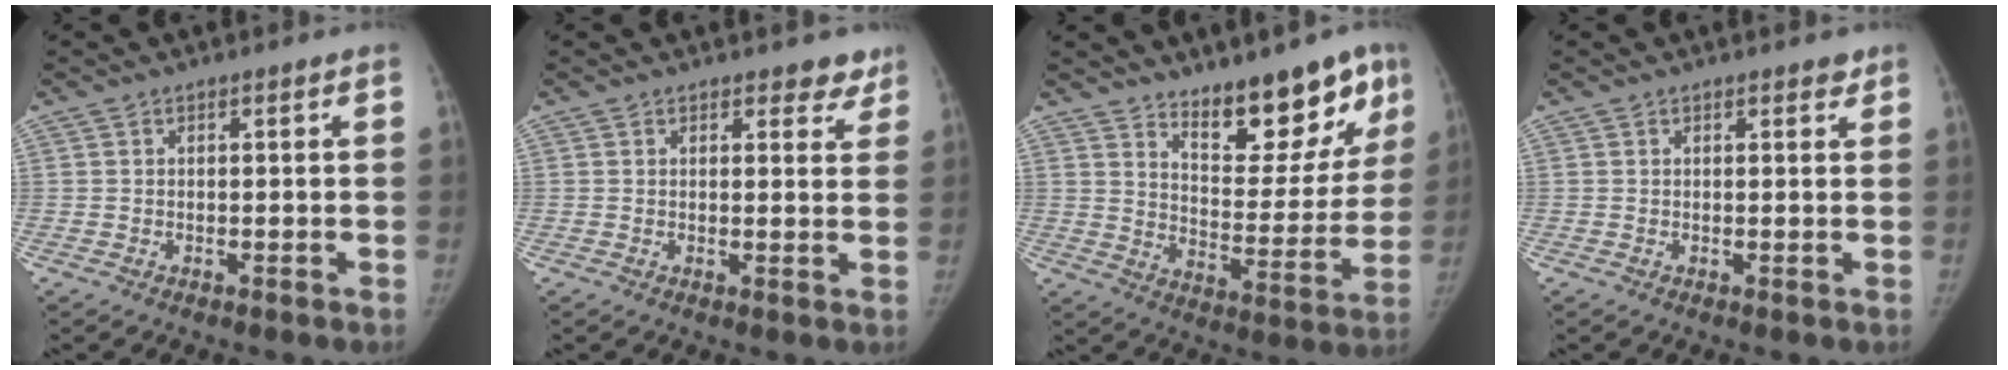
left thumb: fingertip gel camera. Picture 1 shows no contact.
{"total": 4.1, "force": [3.3, 2.1, 1.1], "torque": [0.023, -0.018, 0.031]}
{"total": 16.0, "force": [11.2, 6.2, 9.6], "torque": [-0.068, -0.086, 0.170]}
{"total": 1.4, "force": [1.1, 0.7, 0.6], "torque": [0.004, -0.006, 0.010]}